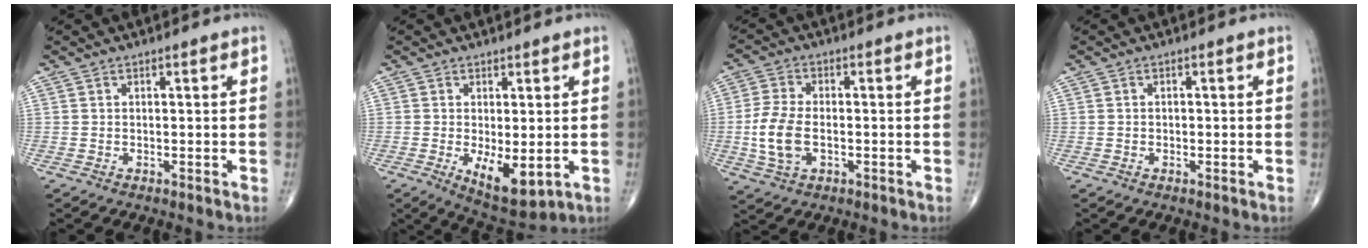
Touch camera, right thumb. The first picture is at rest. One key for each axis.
{"total": 8.3, "fx": -1.6, "fy": 3.6, "fz": 7.3, "tx": -0.105, "ty": -0.023, "tz": -0.013}
{"total": 8.4, "fx": -1.3, "fy": 4.9, "fz": 6.7, "tx": -0.146, "ty": 0.005, "tz": -0.026}
{"total": 0.6, "fx": -0.1, "fy": 0.5, "fz": 0.3, "tx": -0.004, "ty": 0.001, "tz": -0.002}